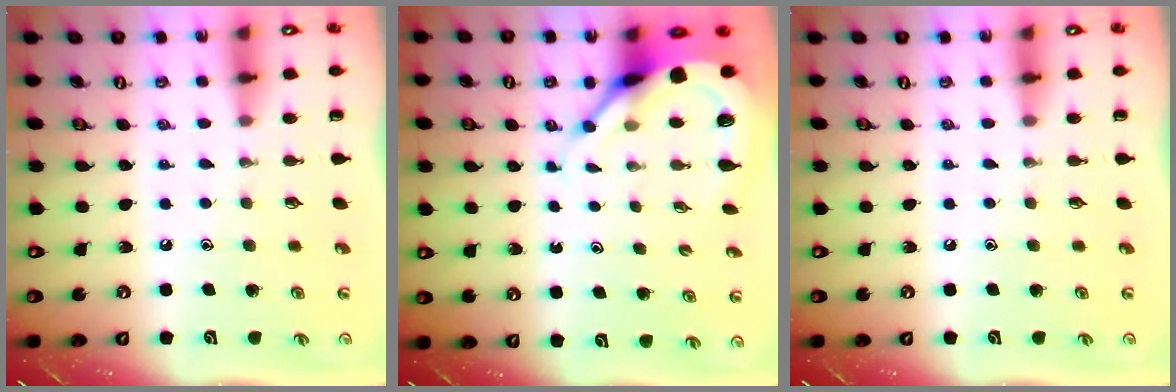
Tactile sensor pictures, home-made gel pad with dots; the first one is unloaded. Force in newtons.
{"total": 8.1, "press": 8.0, "slide": 0.9}
{"total": 0.0}